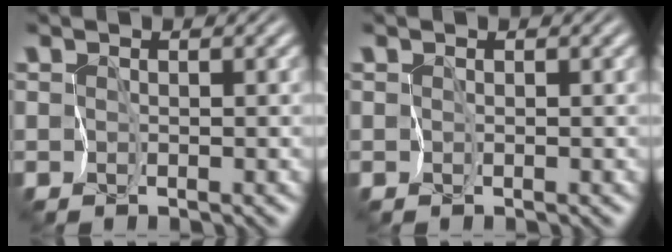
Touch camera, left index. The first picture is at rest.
{"total": 0.0}